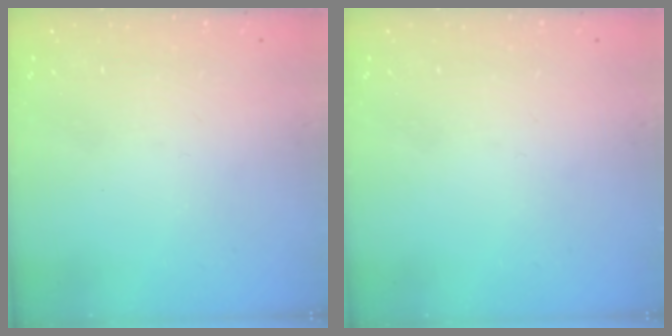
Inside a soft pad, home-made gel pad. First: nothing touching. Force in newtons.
{"total": 0.0}